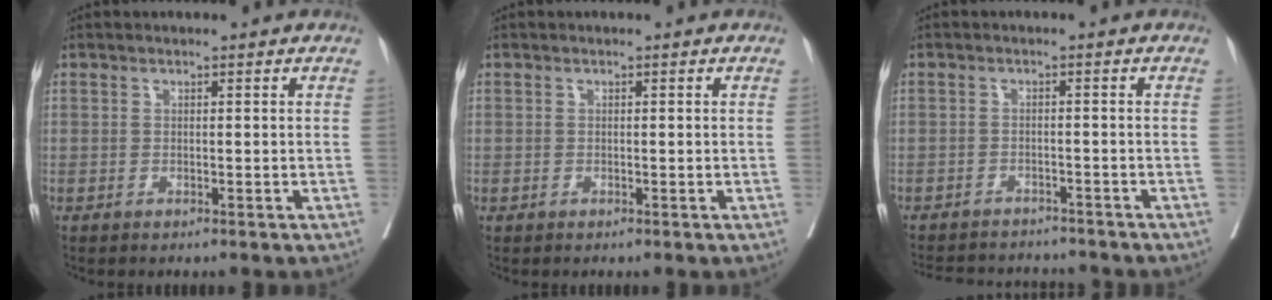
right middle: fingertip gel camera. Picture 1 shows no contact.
{"total": 0.0}
{"total": 10.5, "force": [-9.9, 2.2, 2.4], "torque": [-0.044, 0.007, -0.132]}